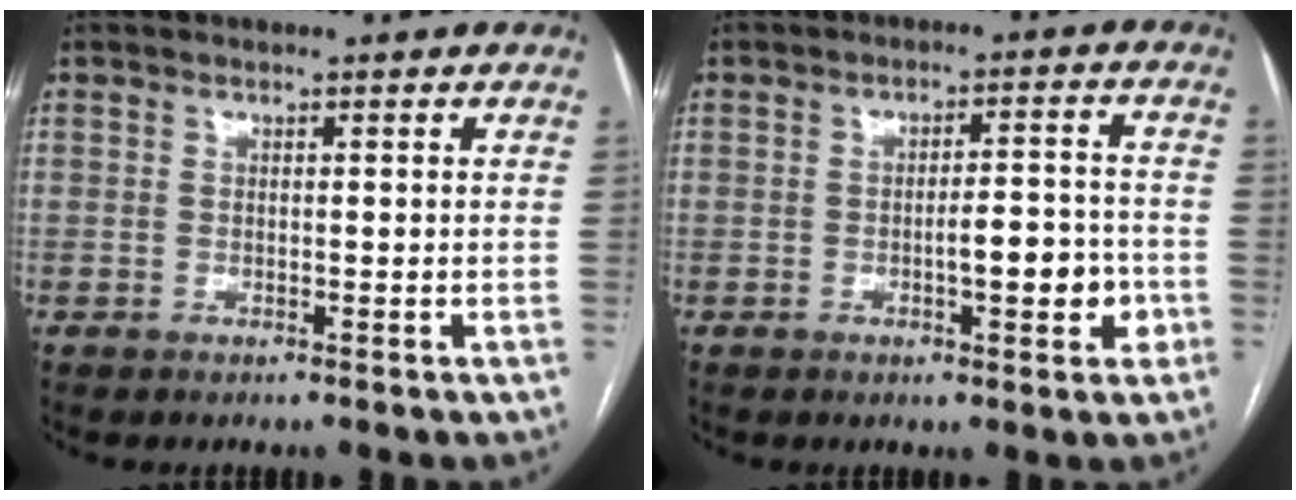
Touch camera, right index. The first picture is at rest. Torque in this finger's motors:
{"motor_torque": [1.00, -0.47, 0.20, 0.07]}